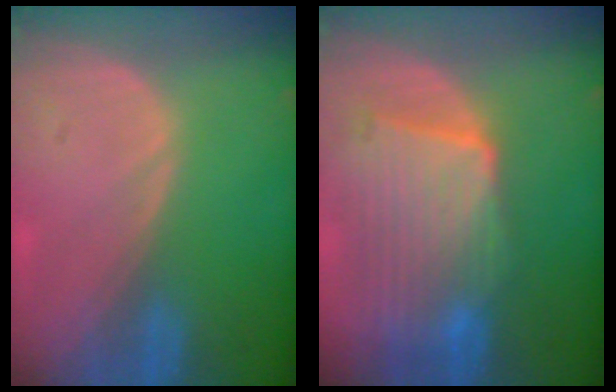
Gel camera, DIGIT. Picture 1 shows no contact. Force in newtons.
{"total": 10.3, "press": 9.0, "slide": 4.8}